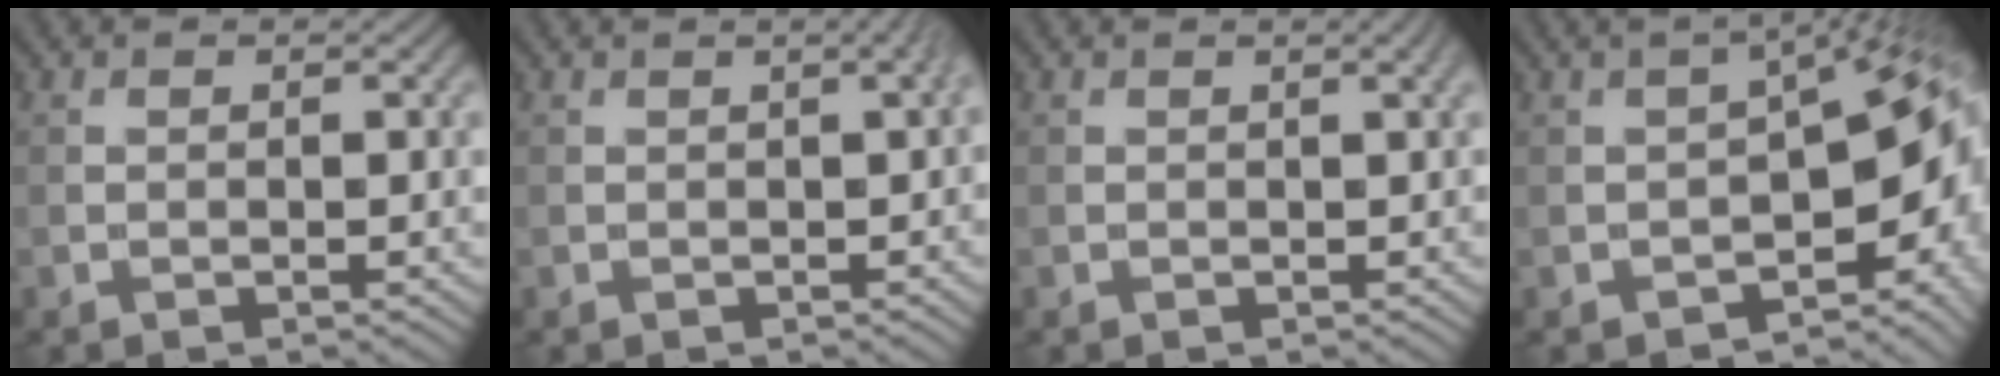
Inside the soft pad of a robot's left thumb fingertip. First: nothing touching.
{"total": 2.5, "force": [0.4, 0.7, 2.3], "torque": [-0.013, 0.012, 0.002]}
{"total": 1.5, "force": [0.5, 0.5, 1.3], "torque": [-0.002, 0.007, 0.001]}
{"total": 10.7, "force": [-3.4, 3.9, 9.3], "torque": [-0.127, -0.020, -0.035]}